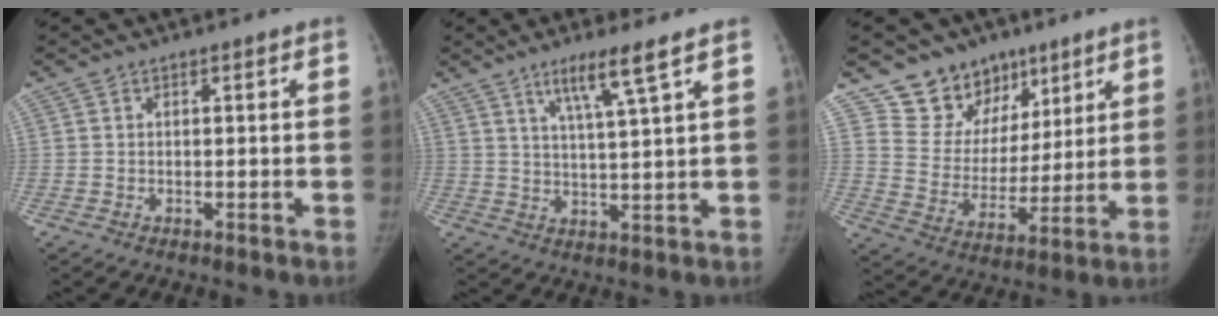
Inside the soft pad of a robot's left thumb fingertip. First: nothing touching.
{"total": 6.7, "force": [4.2, -0.3, 5.3], "torque": [-0.099, -0.028, 0.080]}
{"total": 13.8, "force": [9.3, 9.8, 2.6], "torque": [0.013, -0.057, 0.173]}